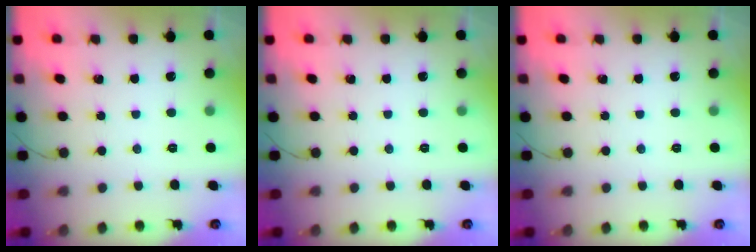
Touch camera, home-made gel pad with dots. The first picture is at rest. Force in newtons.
{"total": 0.0}
{"total": 0.0}